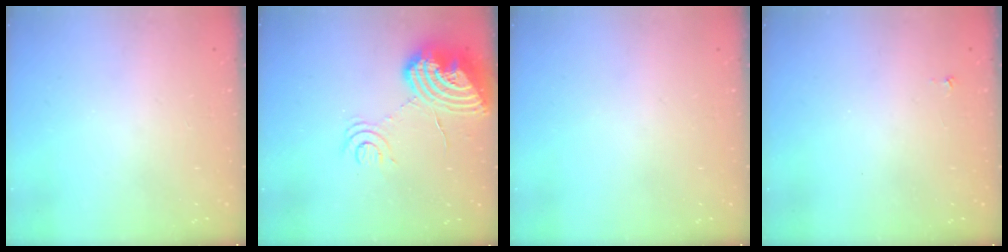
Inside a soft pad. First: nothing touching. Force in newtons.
{"total": 17.2, "press": 17.1, "slide": 2.0}
{"total": 0.0}
{"total": 2.9, "press": 2.9, "slide": 0.4}